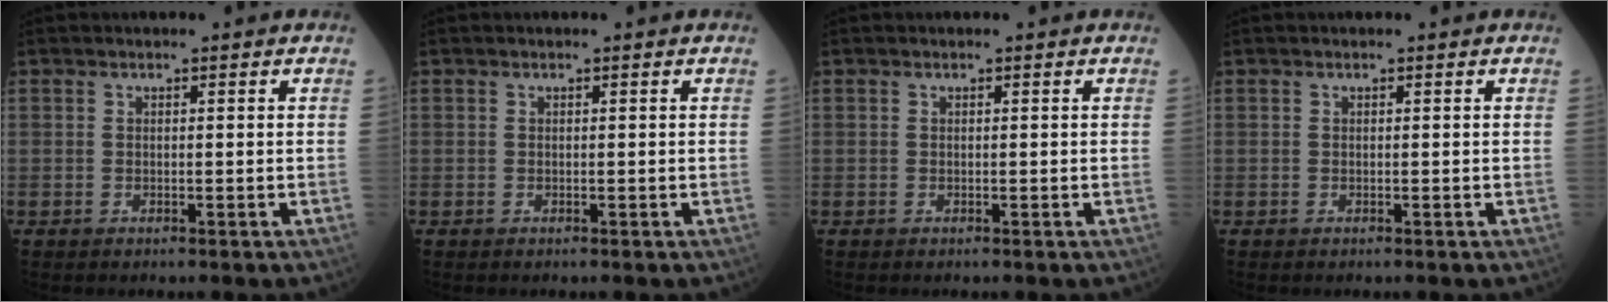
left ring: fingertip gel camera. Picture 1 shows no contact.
{"total": 0.0}
{"total": 0.0}
{"total": 0.0}